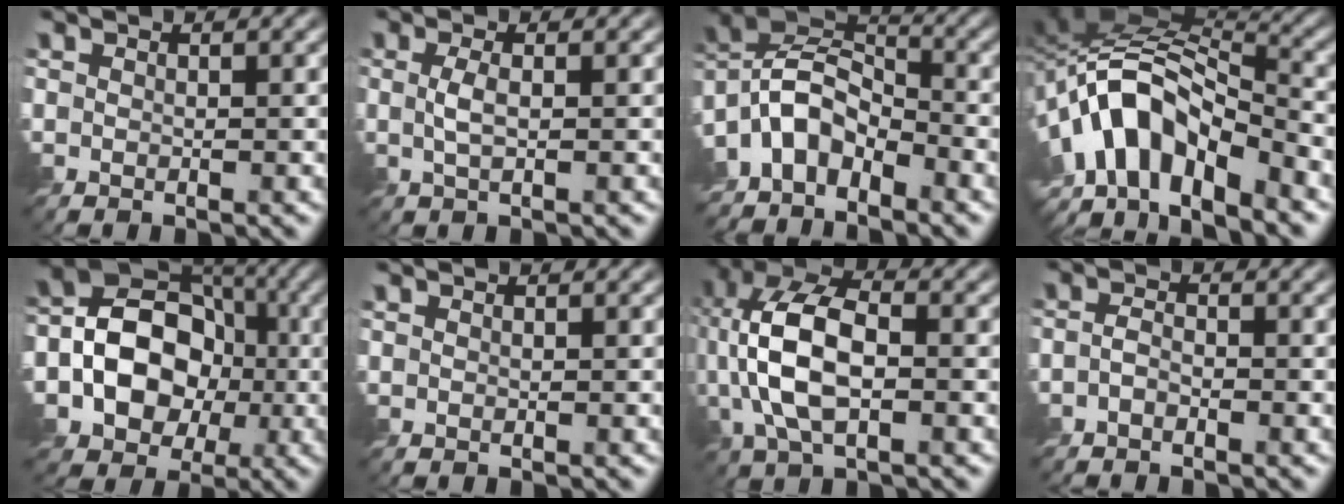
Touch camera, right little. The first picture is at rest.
{"total": 1.6, "force": [0.1, 0.4, 1.5], "torque": [-0.035, 0.004, 0.002]}
{"total": 6.5, "force": [-4.4, 3.1, 3.5], "torque": [-0.069, 0.009, -0.096]}
{"total": 11.2, "force": [-5.2, 5.5, 8.2], "torque": [-0.139, 0.008, -0.095]}
{"total": 10.2, "force": [-1.5, 8.2, 5.9], "torque": [-0.081, -0.001, -0.040]}
{"total": 0.0}
{"total": 8.7, "force": [-0.3, 4.6, 7.5], "torque": [-0.167, 0.017, -0.010]}
{"total": 1.3, "force": [-1.0, 0.4, 0.7], "torque": [-0.021, 0.001, -0.025]}